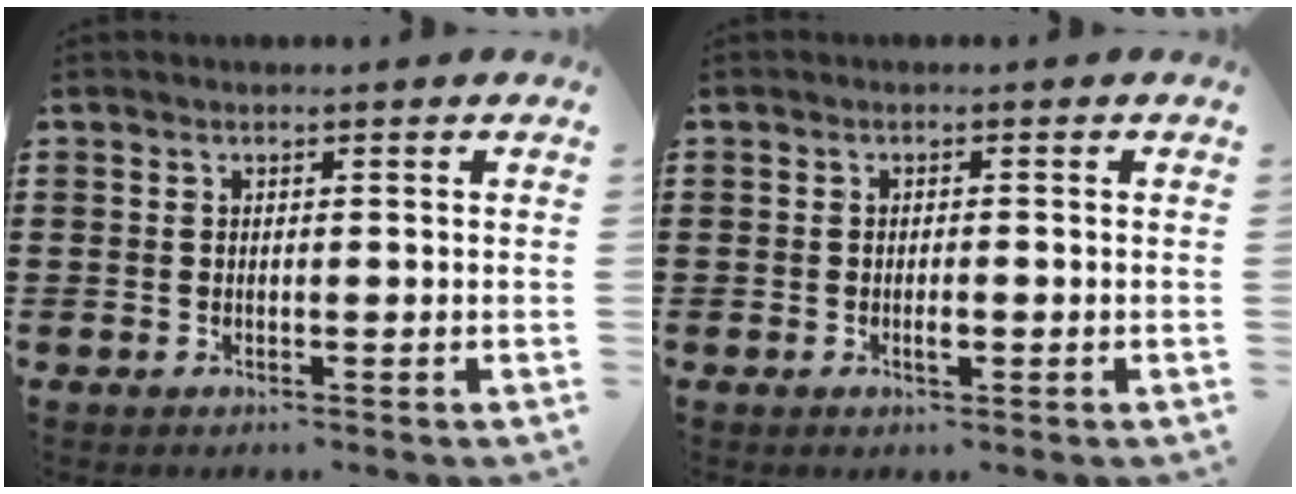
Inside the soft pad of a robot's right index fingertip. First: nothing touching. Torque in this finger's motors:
{"motor_torque": [-0.01, 0.04, 0.06, 0.02]}